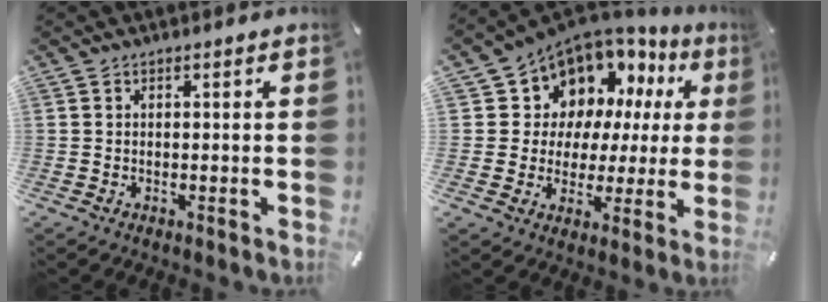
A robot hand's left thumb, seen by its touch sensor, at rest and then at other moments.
{"total": 10.6, "force": [6.8, 8.0, 1.3], "torque": [-0.040, -0.071, 0.128]}